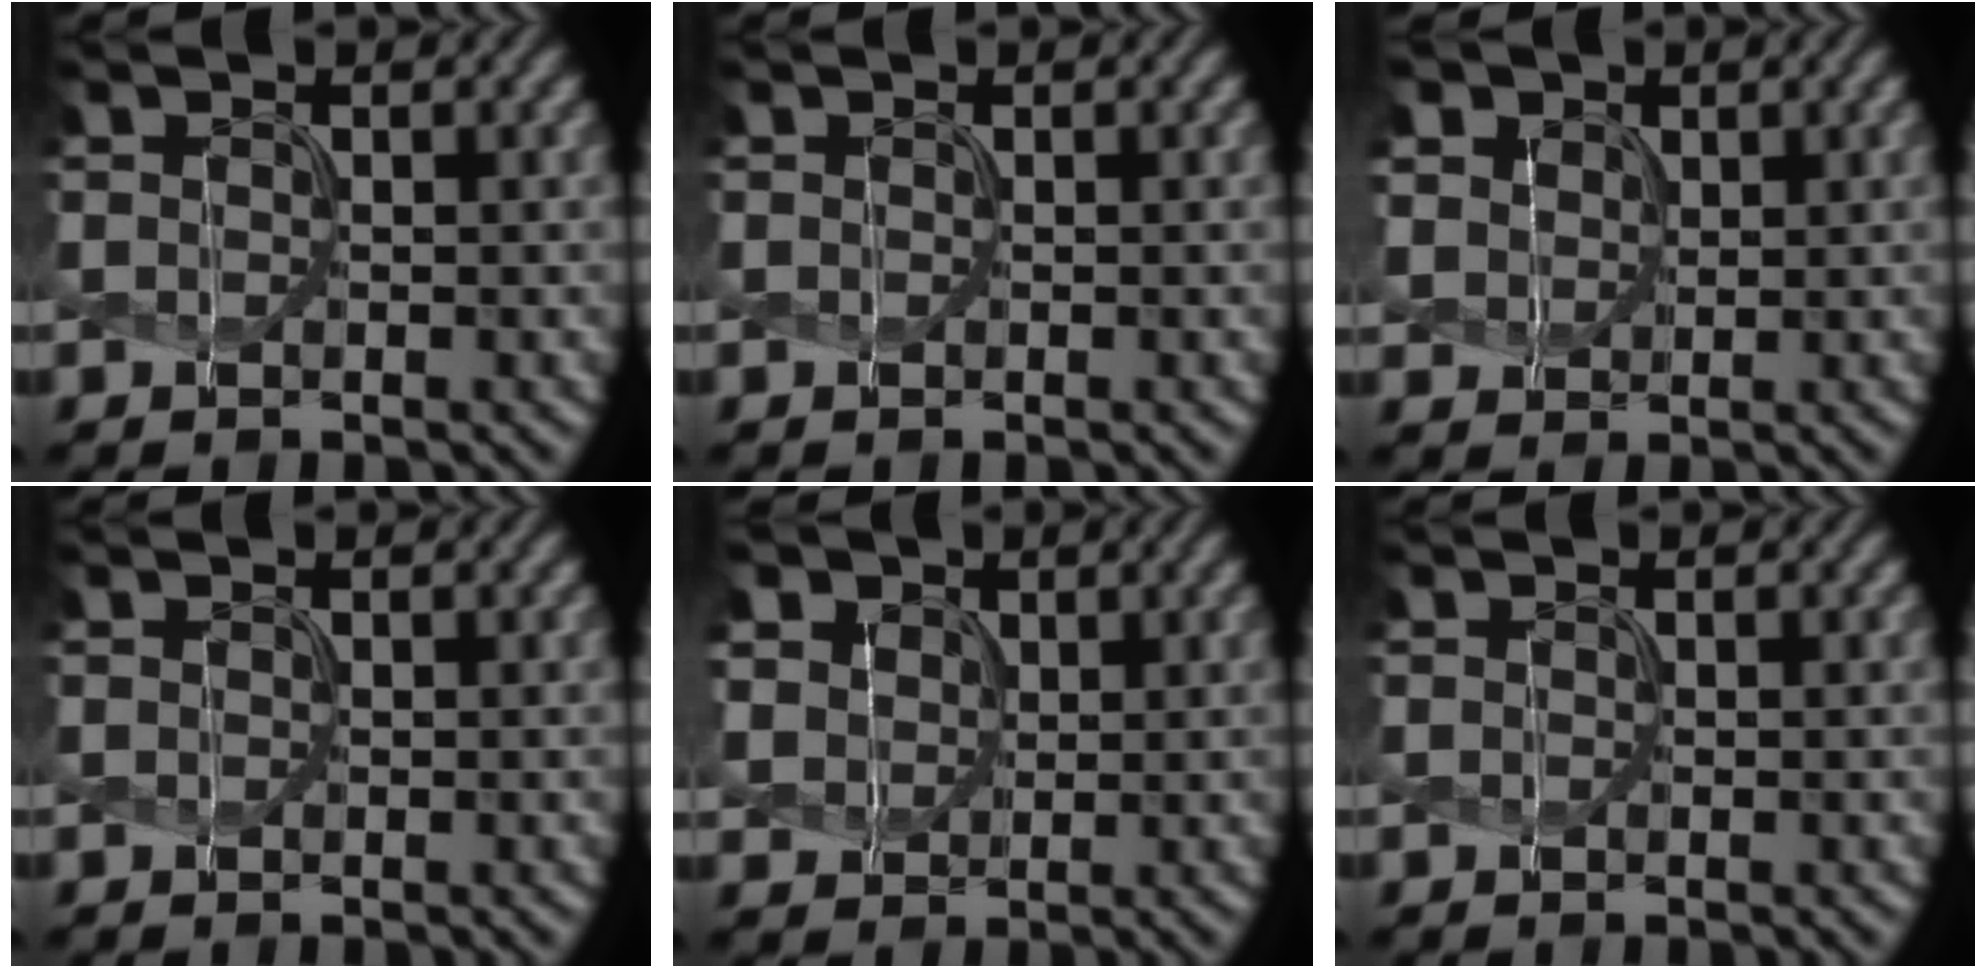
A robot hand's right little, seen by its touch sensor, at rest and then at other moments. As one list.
[{"total": 0.0}, {"total": 5.7, "force": [3.1, 4.2, 2.3], "torque": [-0.086, 0.005, 0.056]}, {"total": 0.0}, {"total": 6.5, "force": [3.5, 4.8, 2.7], "torque": [-0.095, 0.008, 0.060]}, {"total": 0.0}]